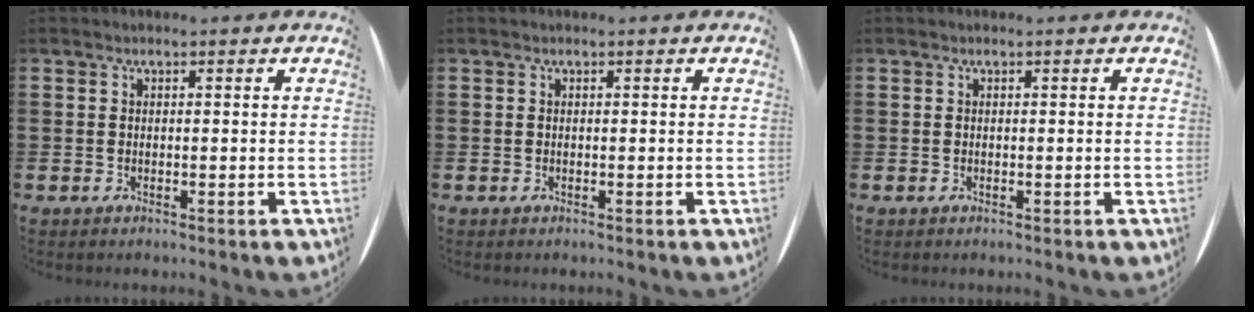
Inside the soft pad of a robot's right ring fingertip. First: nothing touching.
{"total": 0.0}
{"total": 0.0}